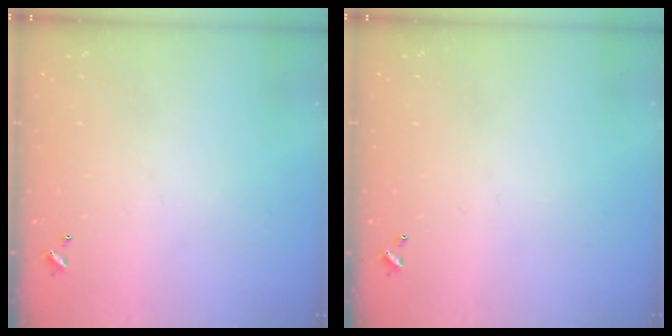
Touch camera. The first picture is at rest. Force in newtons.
{"total": 0.0}